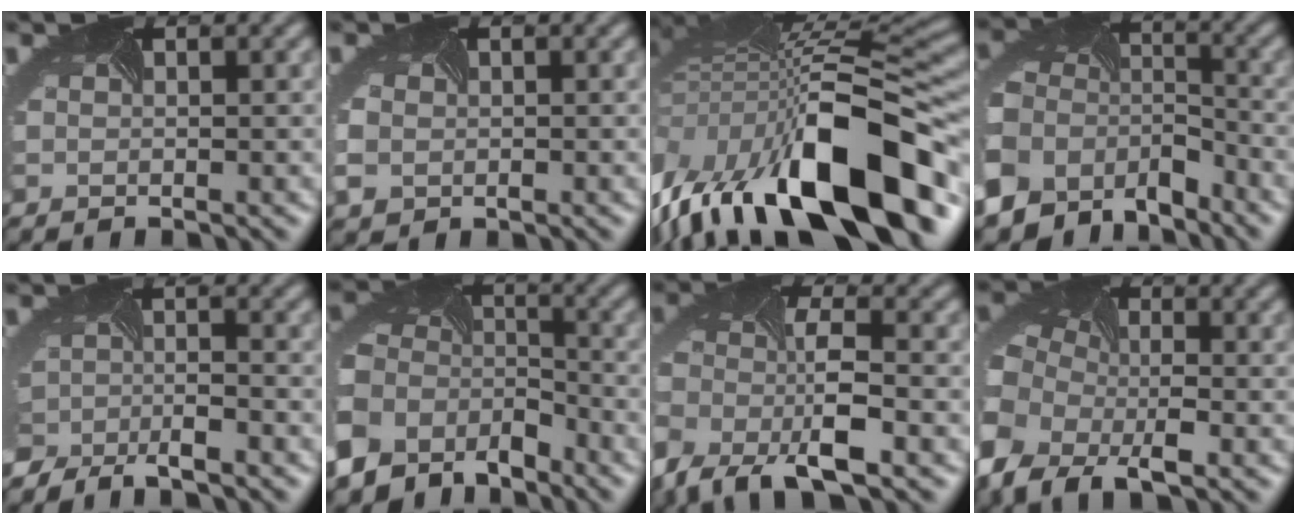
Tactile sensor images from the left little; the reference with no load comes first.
{"total": 2.2, "force": [-0.6, 1.9, 0.9], "torque": [-0.028, -0.006, -0.010]}
{"total": 18.0, "force": [-6.8, 8.1, 14.6], "torque": [-0.260, -0.037, -0.096]}
{"total": 10.0, "force": [-6.3, 6.8, 3.8], "torque": [-0.104, -0.035, -0.102]}
{"total": 3.9, "force": [-3.1, 1.7, 1.8], "torque": [-0.017, -0.022, -0.048]}
{"total": 9.7, "force": [-6.1, 6.7, 3.5], "torque": [-0.099, -0.036, -0.101]}
{"total": 8.6, "force": [-5.2, 3.0, 6.1], "torque": [-0.125, -0.015, -0.100]}
{"total": 10.7, "force": [-4.8, 6.9, 6.7], "torque": [-0.153, -0.032, -0.087]}